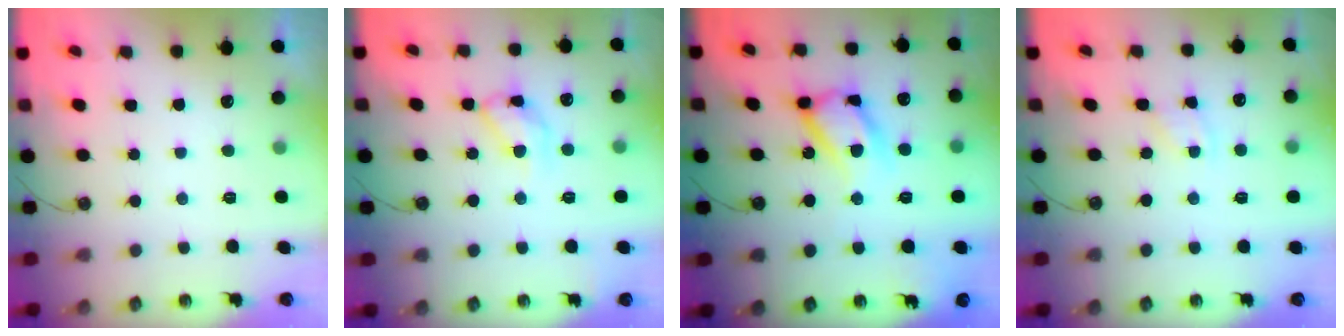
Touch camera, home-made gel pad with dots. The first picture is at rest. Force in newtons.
{"total": 12.3, "press": 12.3, "slide": 0.3}
{"total": 16.7, "press": 16.5, "slide": 2.3}
{"total": 3.4, "press": 3.4, "slide": 0.5}